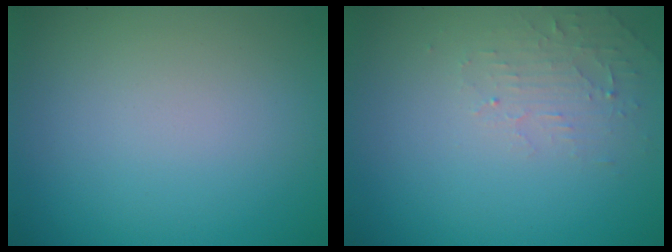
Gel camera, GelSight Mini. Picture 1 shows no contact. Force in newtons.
{"total": 2.0, "press": 1.9, "slide": 0.4}